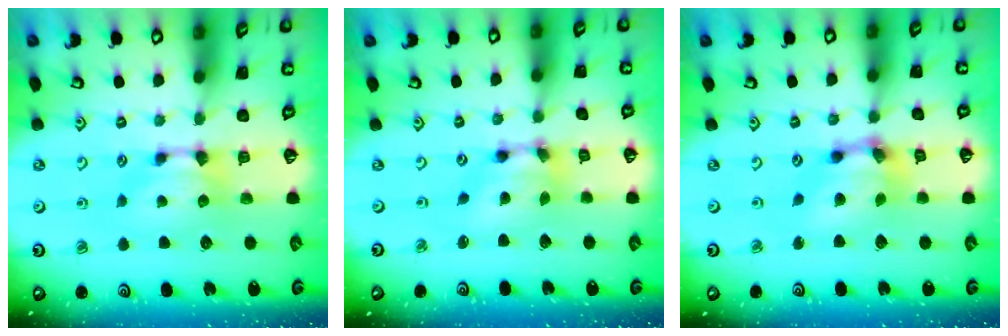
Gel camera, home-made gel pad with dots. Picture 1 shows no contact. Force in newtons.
{"total": 6.5, "press": 6.1, "slide": 2.2}
{"total": 6.6, "press": 6.2, "slide": 2.2}